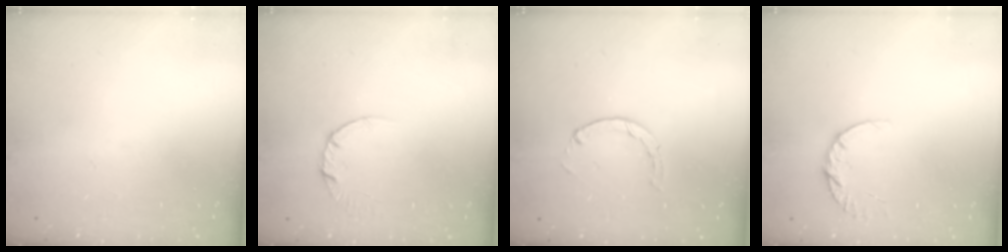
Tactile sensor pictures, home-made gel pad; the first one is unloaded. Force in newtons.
{"total": 3.4, "press": 3.4, "slide": 0.4}
{"total": 0.6, "press": 0.6, "slide": 0.2}
{"total": 6.3, "press": 6.3, "slide": 0.6}